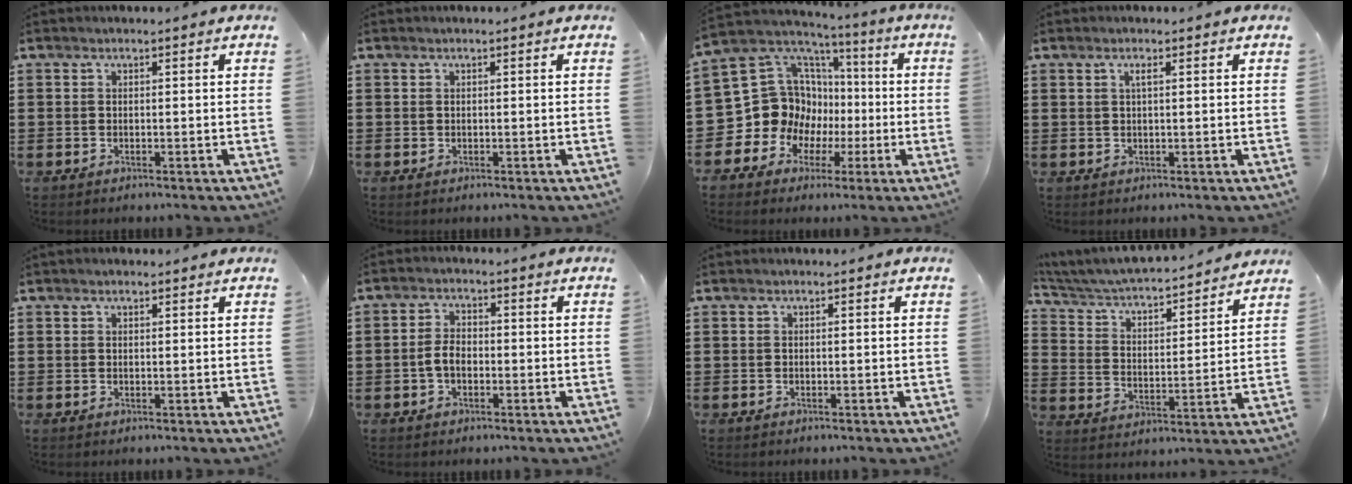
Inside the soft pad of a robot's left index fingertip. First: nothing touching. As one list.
[{"total": 0.0}, {"total": 14.1, "force": [-0.2, 13.3, 4.6], "torque": [-0.133, -0.025, 0.018]}, {"total": 1.3, "force": [0.5, 0.2, 1.1], "torque": [-0.023, 0.001, 0.009]}, {"total": 0.6, "force": [0.5, 0.3, 0.3], "torque": [-0.008, 0.001, 0.010]}, {"total": 3.4, "force": [-0.8, 1.9, 2.7], "torque": [-0.066, 0.000, -0.020]}, {"total": 0.0}, {"total": 3.9, "force": [3.6, 0.6, 1.3], "torque": [-0.045, -0.036, 0.050]}]